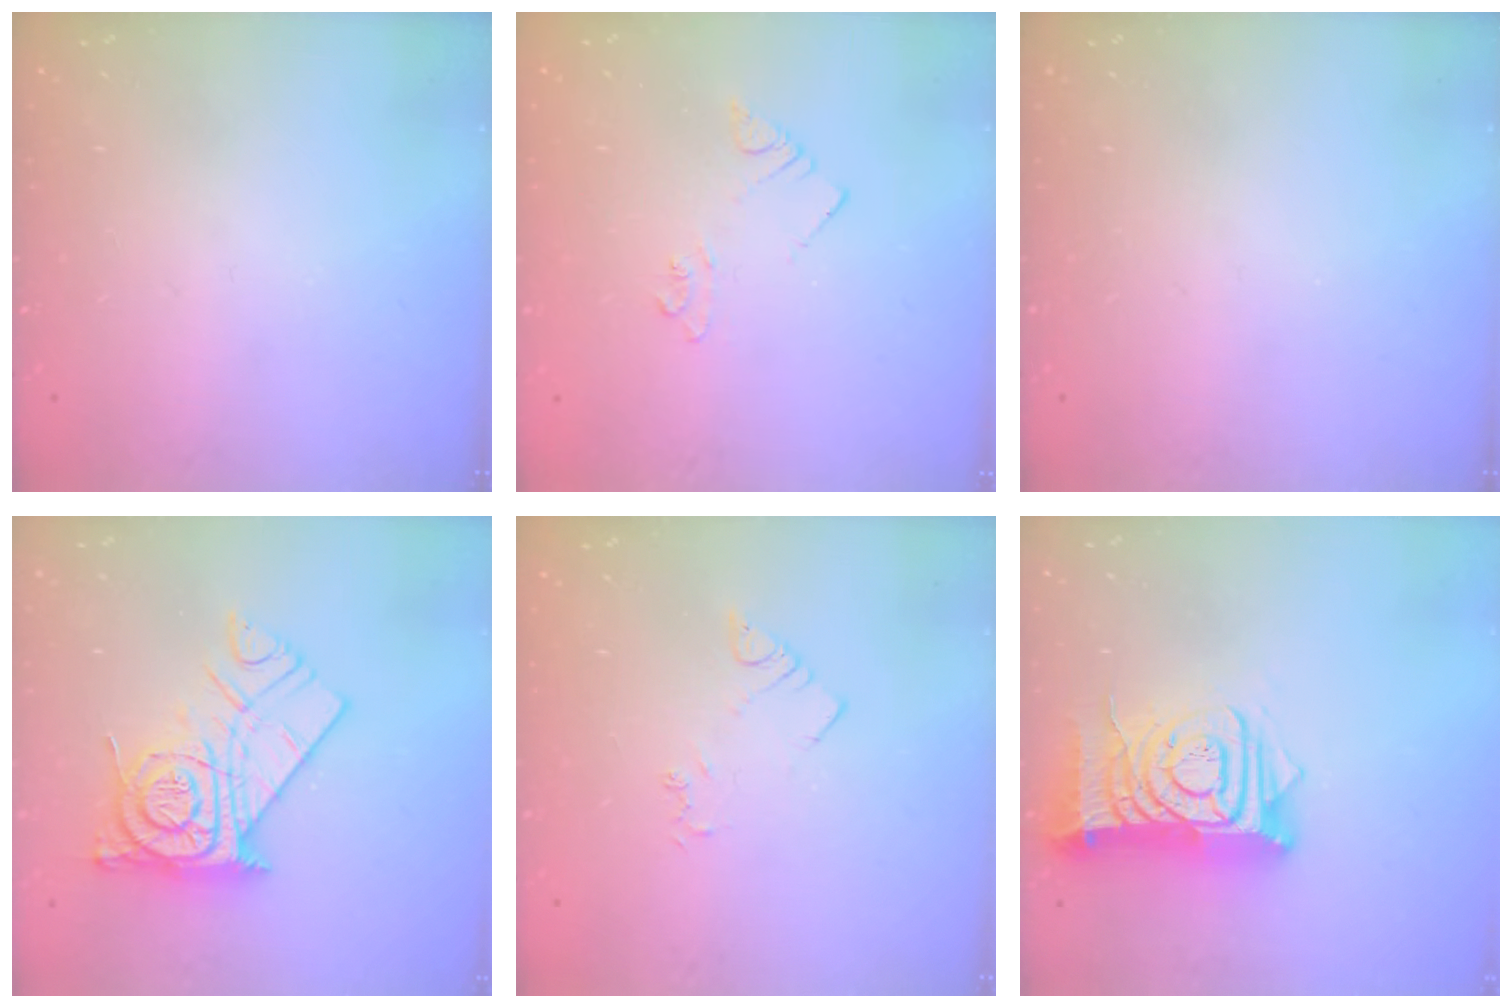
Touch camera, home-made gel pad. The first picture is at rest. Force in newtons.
{"total": 3.6, "press": 3.6, "slide": 0.6}
{"total": 0.0}
{"total": 15.0, "press": 14.9, "slide": 1.1}
{"total": 2.3, "press": 2.3, "slide": 0.3}
{"total": 14.5, "press": 14.4, "slide": 1.6}